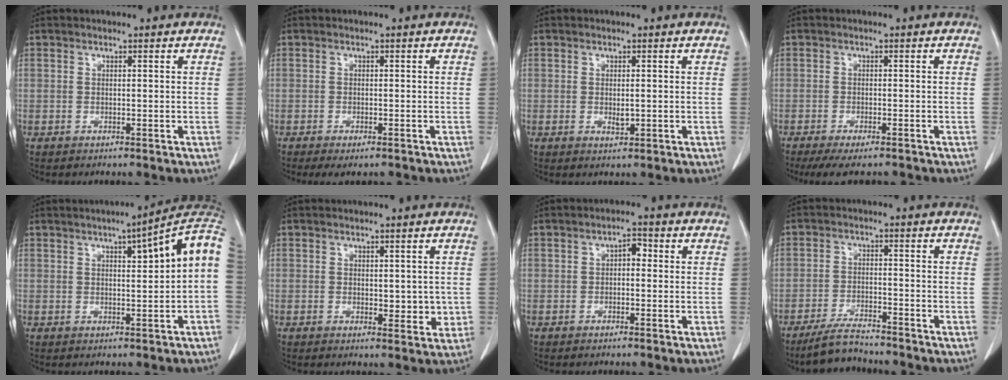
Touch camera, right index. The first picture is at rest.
{"total": 3.7, "force": [-2.8, 1.2, 2.1], "torque": [-0.027, -0.008, -0.037]}
{"total": 1.5, "force": [0.0, 0.5, 1.4], "torque": [-0.026, -0.003, 0.005]}
{"total": 8.1, "force": [-6.9, 1.5, 4.0], "torque": [-0.051, -0.013, -0.101]}
{"total": 9.7, "force": [2.4, 0.5, 9.4], "torque": [-0.122, 0.025, 0.025]}
{"total": 3.3, "force": [0.2, 1.8, 2.7], "torque": [-0.027, -0.005, 0.009]}
{"total": 2.2, "force": [0.2, 1.2, 1.8], "torque": [-0.022, 0.011, -0.002]}
{"total": 5.5, "force": [-5.2, 0.9, 1.8], "torque": [-0.035, -0.015, -0.094]}